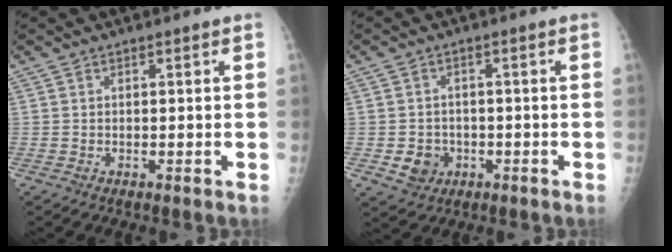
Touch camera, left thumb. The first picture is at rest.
{"total": 5.0, "force": [-1.4, 4.5, 1.8], "torque": [-0.009, 0.006, -0.017]}